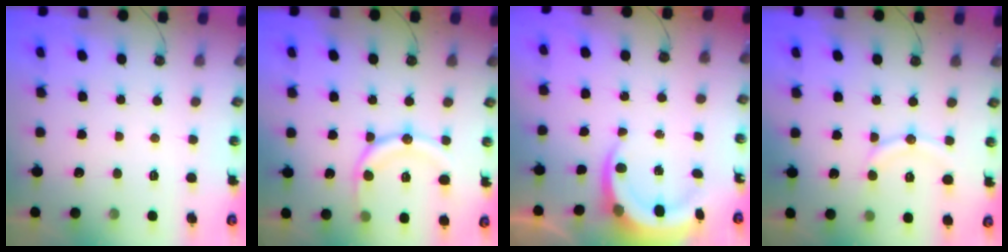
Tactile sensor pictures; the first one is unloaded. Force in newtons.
{"total": 13.4, "press": 13.3, "slide": 1.5}
{"total": 6.9, "press": 6.7, "slide": 1.7}
{"total": 9.3, "press": 9.3, "slide": 1.0}